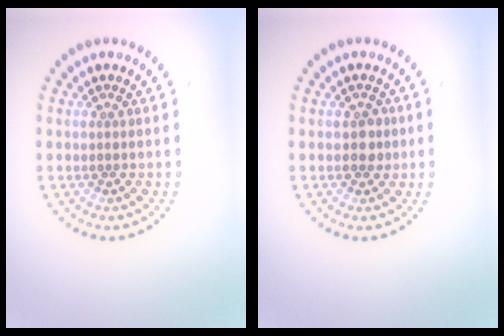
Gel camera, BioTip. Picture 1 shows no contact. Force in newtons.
{"total": 1.5, "press": 1.4, "slide": 0.4}